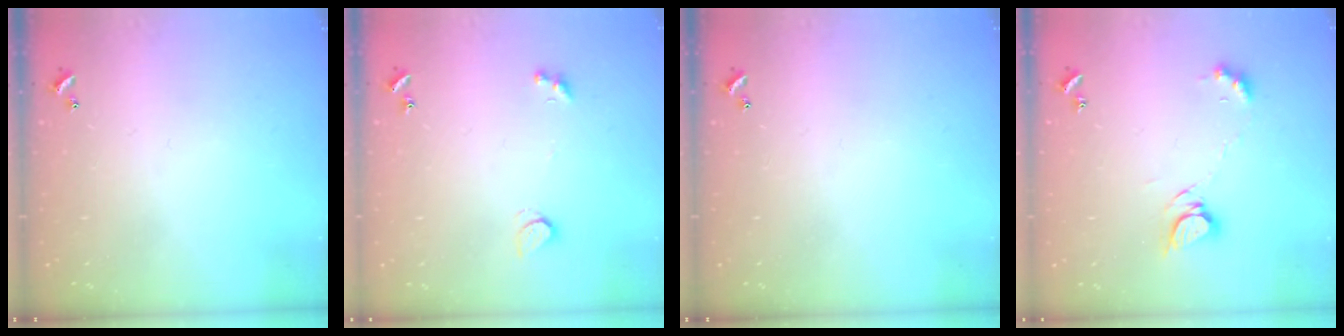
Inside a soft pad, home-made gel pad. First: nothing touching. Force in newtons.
{"total": 1.7, "press": 1.6, "slide": 0.6}
{"total": 0.0}
{"total": 8.4, "press": 8.3, "slide": 0.8}